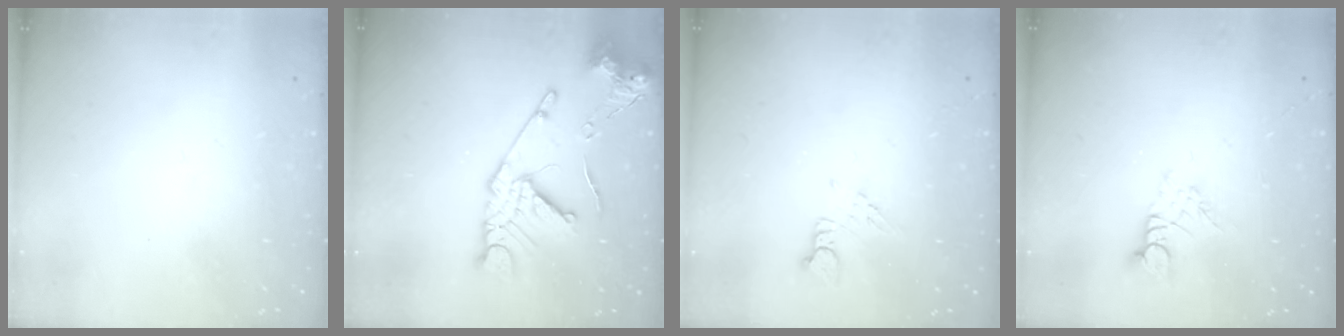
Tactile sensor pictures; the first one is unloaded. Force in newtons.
{"total": 15.5, "press": 15.4, "slide": 1.5}
{"total": 4.8, "press": 4.8, "slide": 0.6}
{"total": 2.7, "press": 2.7, "slide": 0.3}